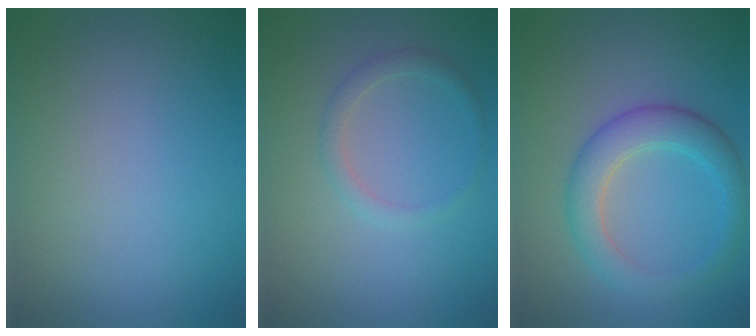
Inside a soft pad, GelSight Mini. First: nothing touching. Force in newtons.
{"total": 1.5, "press": 1.5, "slide": 0.0}
{"total": 4.4, "press": 4.4, "slide": 0.1}